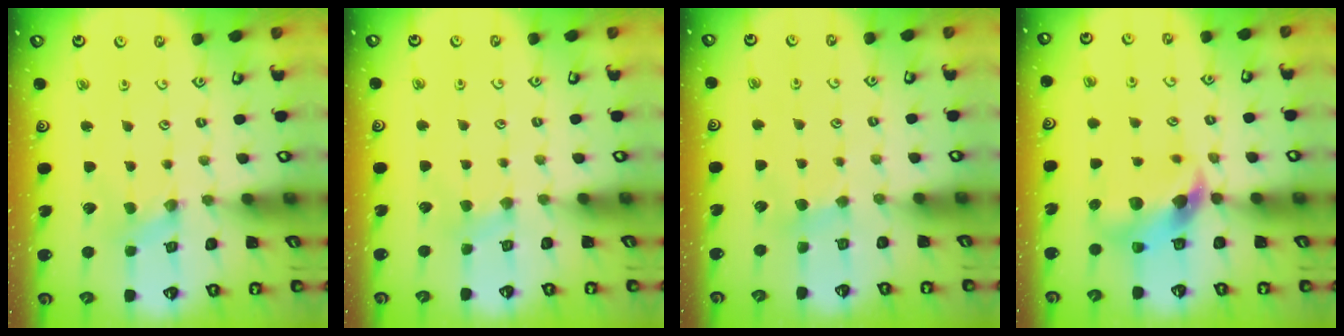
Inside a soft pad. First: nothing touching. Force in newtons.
{"total": 2.1, "press": 2.0, "slide": 0.4}
{"total": 2.8, "press": 2.7, "slide": 0.4}
{"total": 9.7, "press": 9.5, "slide": 1.7}